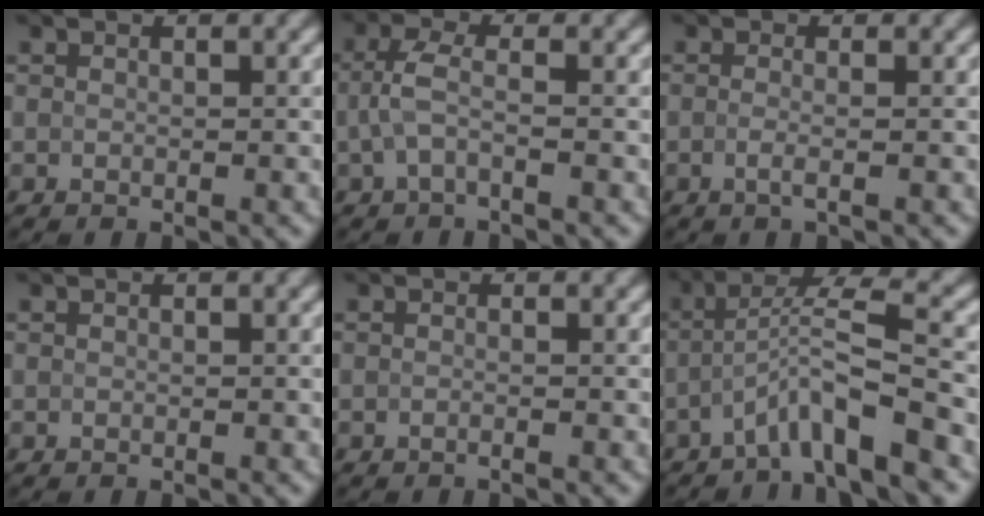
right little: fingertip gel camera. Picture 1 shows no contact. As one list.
[{"total": 2.4, "force": [-0.5, 0.9, 2.2], "torque": [-0.053, 0.006, -0.016]}, {"total": 1.6, "force": [-0.3, 0.5, 1.5], "torque": [-0.023, -0.006, -0.010]}, {"total": 0.0}, {"total": 0.7, "force": [-0.3, 0.2, 0.6], "torque": [-0.009, -0.008, -0.012]}, {"total": 5.2, "force": [-2.7, 0.5, 4.4], "torque": [-0.076, 0.018, -0.055]}]